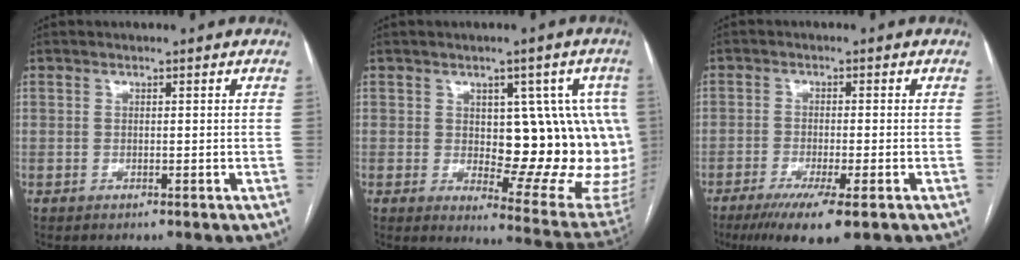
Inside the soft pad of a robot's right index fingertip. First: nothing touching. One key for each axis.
{"total": 16.0, "fx": 1.2, "fy": 6.8, "fz": 14.4, "tx": -0.133, "ty": 0.009, "tz": 0.028}
{"total": 8.3, "fx": -5.0, "fy": 1.0, "fz": 6.5, "tx": -0.108, "ty": -0.021, "tz": -0.079}